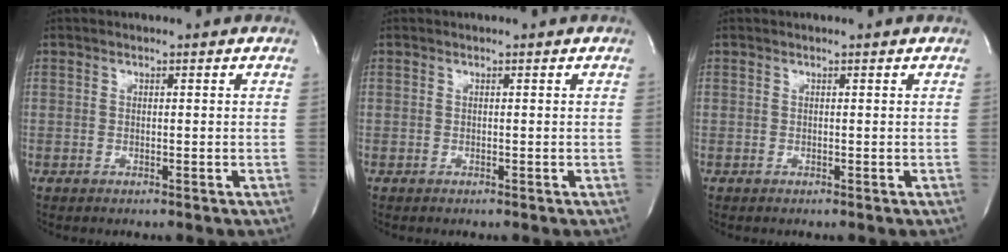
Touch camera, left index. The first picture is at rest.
{"total": 0.0}
{"total": 0.0}